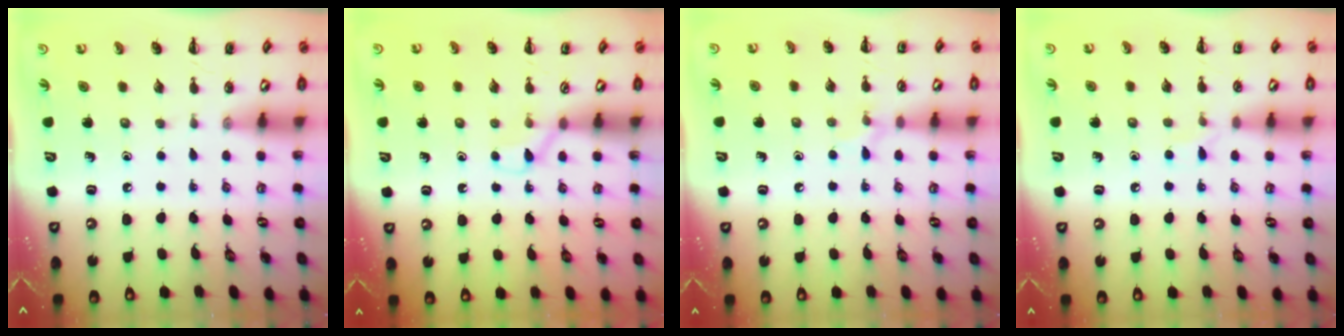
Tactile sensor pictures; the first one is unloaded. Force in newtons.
{"total": 3.9, "press": 3.6, "slide": 1.4}
{"total": 5.8, "press": 5.5, "slide": 2.0}
{"total": 3.9, "press": 3.6, "slide": 1.4}